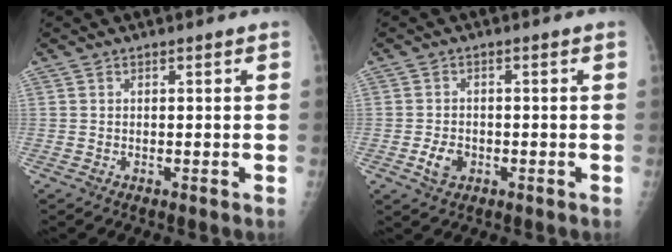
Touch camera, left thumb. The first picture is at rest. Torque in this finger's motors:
{"motor_torque": [-0.56, 0.57, 0.16, -0.02, 0.03]}